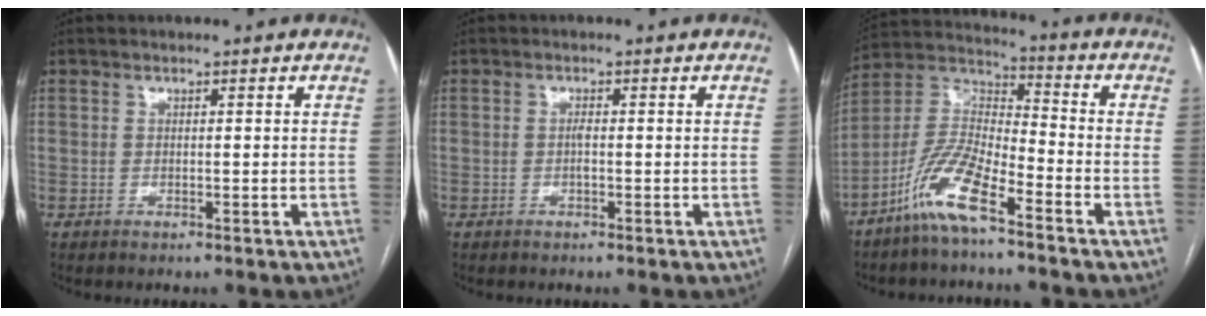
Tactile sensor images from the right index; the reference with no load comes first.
{"total": 1.0, "force": [-0.2, 0.2, 1.0], "torque": [-0.018, 0.001, -0.004]}
{"total": 10.5, "force": [-7.0, 1.9, 7.7], "torque": [-0.169, 0.002, -0.144]}